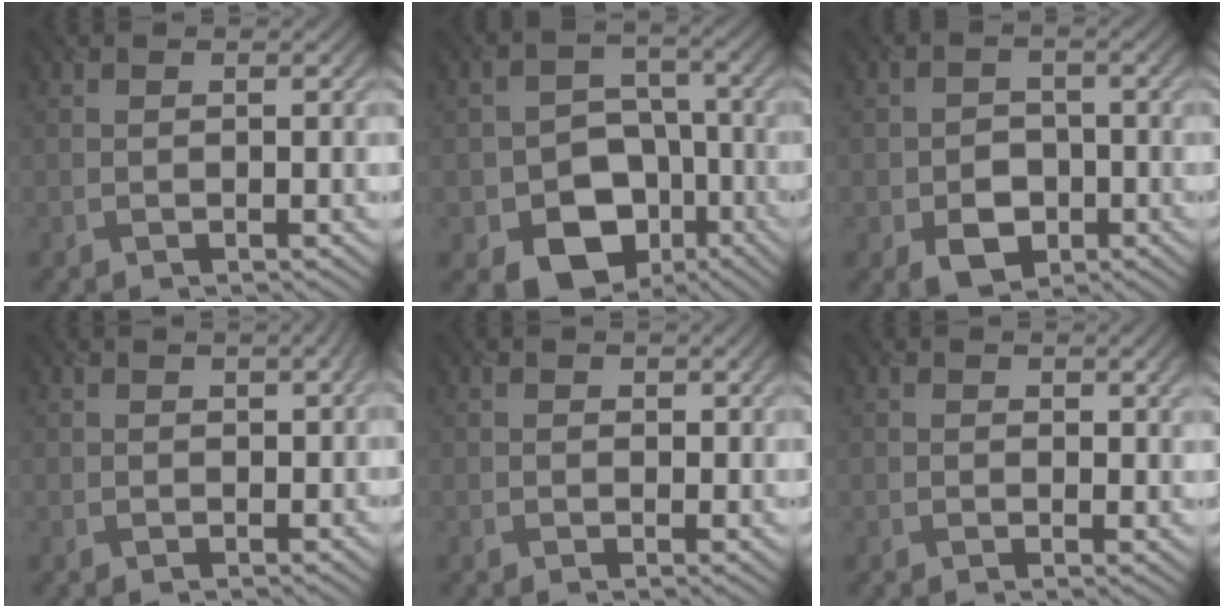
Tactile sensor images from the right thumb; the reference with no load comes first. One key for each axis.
{"total": 11.2, "fx": -5.7, "fy": 8.4, "fz": 4.8, "tx": -0.074, "ty": -0.028, "tz": -0.100}
{"total": 4.1, "fx": -2.1, "fy": 3.2, "fz": 1.4, "tx": -0.027, "ty": -0.011, "tz": -0.037}
{"total": 1.2, "fx": 0.8, "fy": 0.5, "fz": 0.7, "tx": -0.013, "ty": -0.002, "tz": 0.018}
{"total": 0.8, "fx": 0.7, "fy": 0.4, "fz": -0.2, "tx": 0.000, "ty": -0.004, "tz": 0.015}
{"total": 1.9, "fx": 1.2, "fy": 0.8, "fz": 1.2, "tx": -0.020, "ty": -0.004, "tz": 0.022}